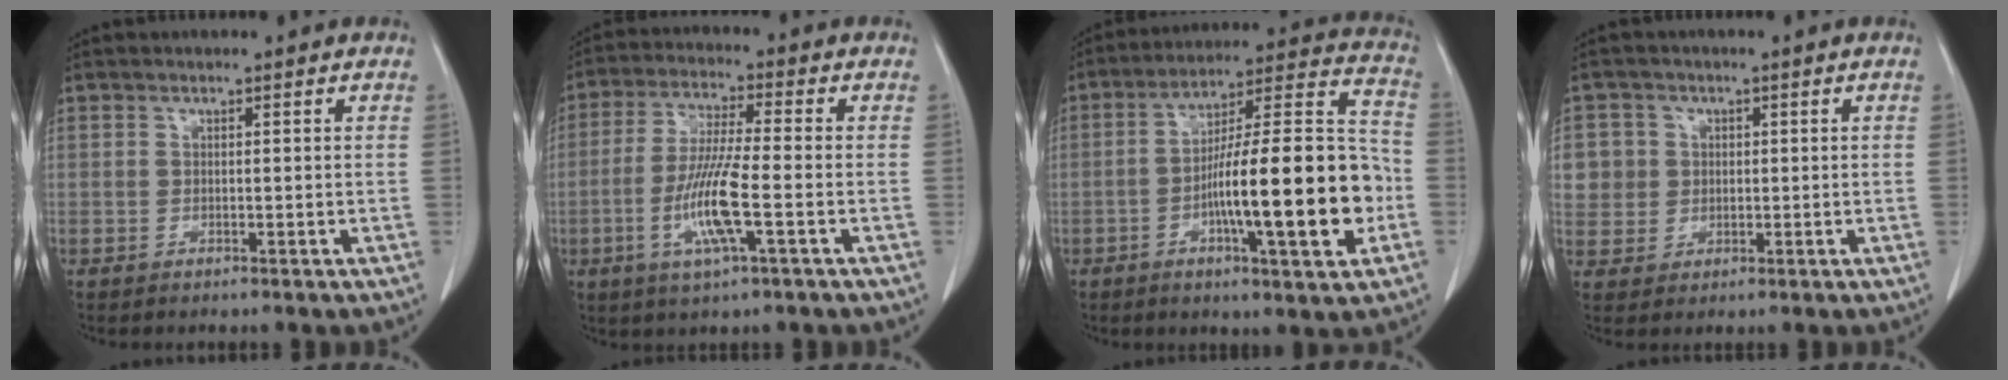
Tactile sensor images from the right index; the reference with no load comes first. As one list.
[{"total": 10.2, "force": [-2.9, 0.6, 9.7], "torque": [-0.196, -0.012, -0.060]}, {"total": 20.5, "force": [-4.8, 2.6, 19.7], "torque": [-0.292, 0.017, -0.071]}, {"total": 6.6, "force": [1.3, 6.4, 0.9], "torque": [-0.021, 0.018, 0.030]}]